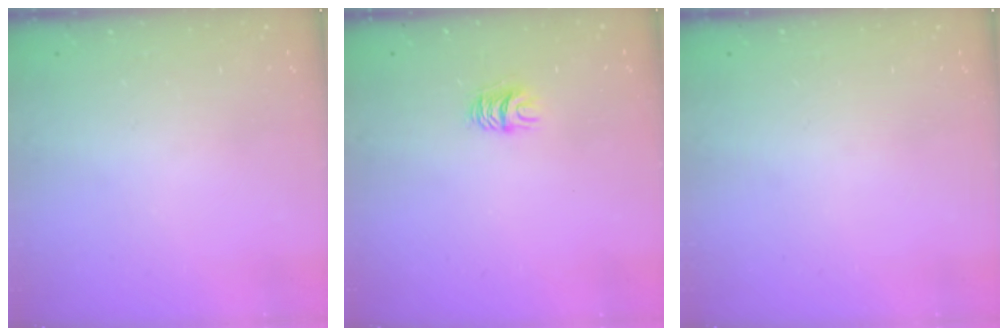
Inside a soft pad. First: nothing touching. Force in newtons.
{"total": 5.6, "press": 5.6, "slide": 0.5}
{"total": 0.0}